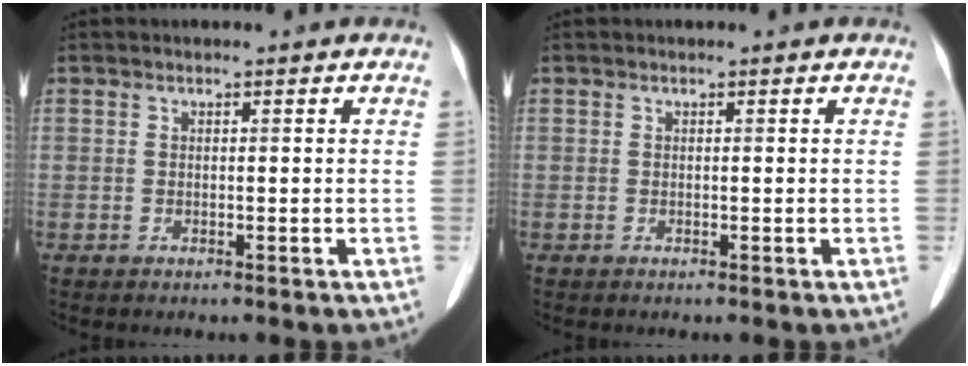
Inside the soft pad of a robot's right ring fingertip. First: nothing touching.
{"total": 0.0}